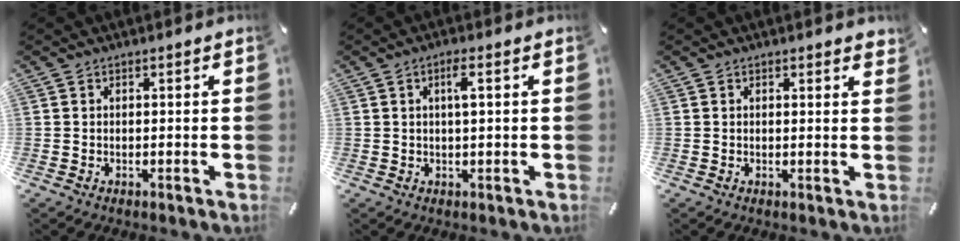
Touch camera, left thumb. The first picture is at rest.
{"total": 3.7, "force": [1.0, 0.8, 3.4], "torque": [-0.060, 0.002, 0.012]}
{"total": 0.8, "force": [0.6, 0.2, 0.3], "torque": [0.001, -0.003, 0.010]}